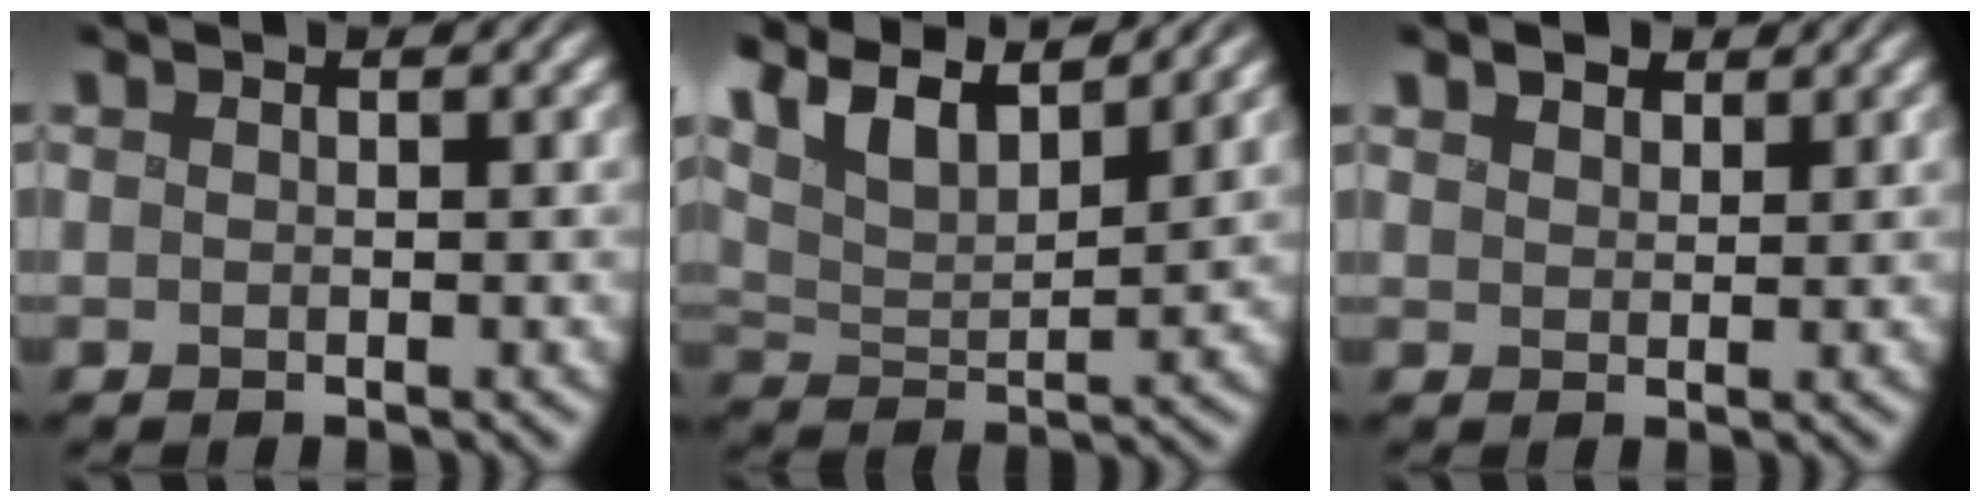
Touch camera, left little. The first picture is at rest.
{"total": 10.3, "force": [7.4, 3.6, 6.2], "torque": [-0.127, 0.029, 0.104]}
{"total": 1.7, "force": [1.4, 0.9, 0.5], "torque": [-0.014, 0.000, 0.024]}